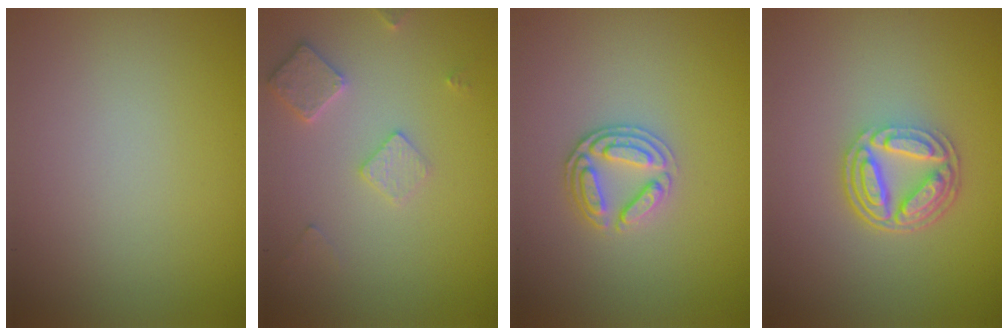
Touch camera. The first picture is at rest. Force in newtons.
{"total": 2.5, "press": 2.4, "slide": 0.4}
{"total": 2.7, "press": 2.5, "slide": 0.8}
{"total": 4.7, "press": 3.4, "slide": 3.2}